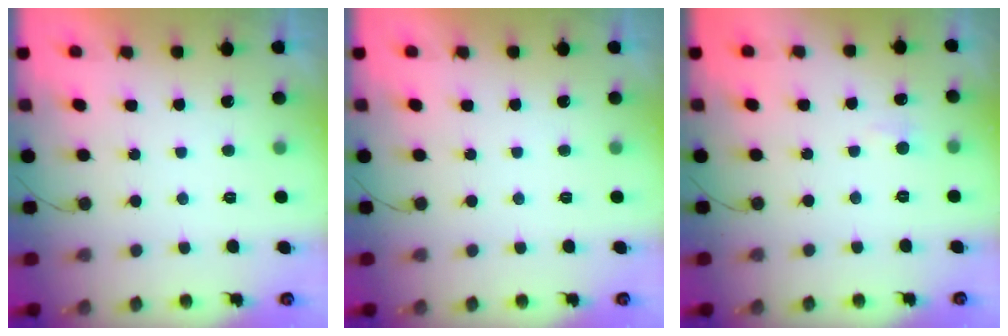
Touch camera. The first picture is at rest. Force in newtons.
{"total": 0.0}
{"total": 4.2, "press": 4.2, "slide": 0.5}